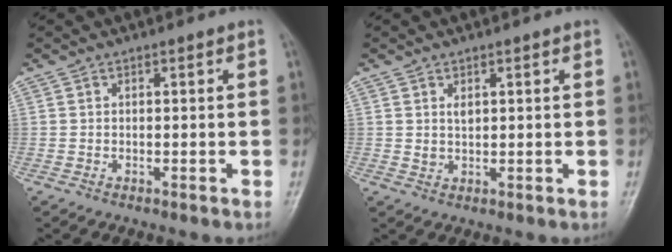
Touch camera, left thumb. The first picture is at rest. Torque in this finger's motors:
{"motor_torque": [0.24, -0.24, 0.21, -0.01, 0.00]}